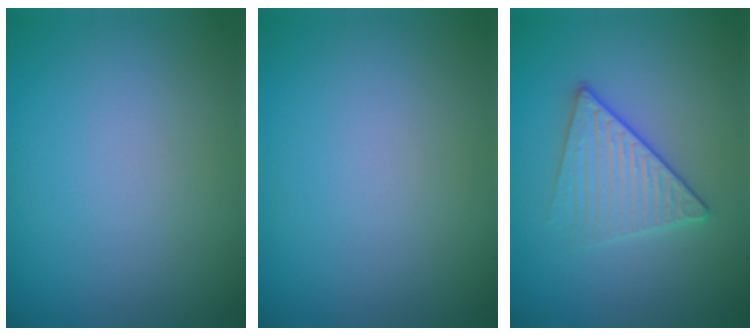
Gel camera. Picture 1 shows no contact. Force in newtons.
{"total": 0.0}
{"total": 3.3, "press": 3.0, "slide": 1.3}